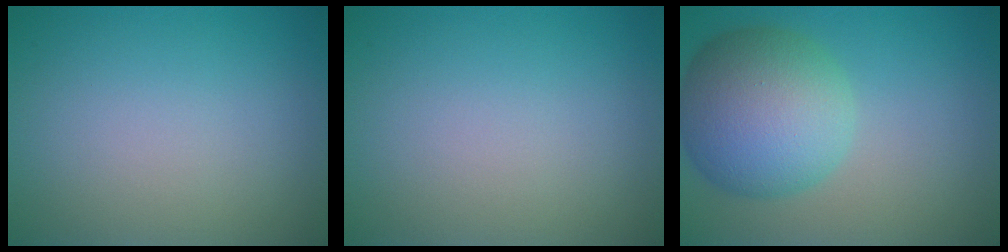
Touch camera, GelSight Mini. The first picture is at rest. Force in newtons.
{"total": 0.0}
{"total": 8.8, "press": 8.8, "slide": 0.3}